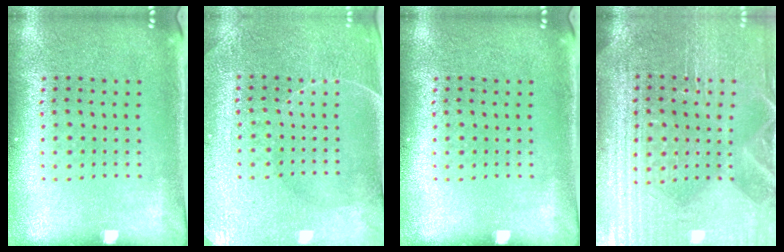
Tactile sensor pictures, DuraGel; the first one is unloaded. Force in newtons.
{"total": 3.4, "press": 3.4, "slide": 0.4}
{"total": 0.0}
{"total": 4.3, "press": 4.0, "slide": 1.6}